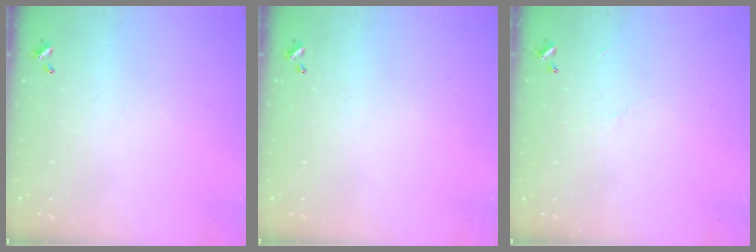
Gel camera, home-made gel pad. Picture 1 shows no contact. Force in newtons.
{"total": 0.0}
{"total": 4.5, "press": 4.5, "slide": 0.5}